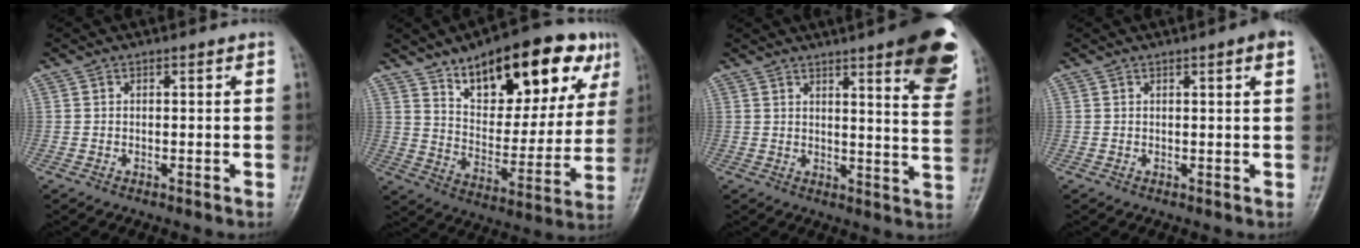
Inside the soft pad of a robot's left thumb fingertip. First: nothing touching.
{"total": 24.3, "force": [13.3, 10.3, 17.6], "torque": [-0.209, -0.032, 0.206]}
{"total": 16.2, "force": [9.4, 2.9, 12.9], "torque": [-0.130, -0.047, 0.107]}
{"total": 2.5, "force": [1.2, 0.1, 2.2], "torque": [-0.032, -0.001, 0.015]}